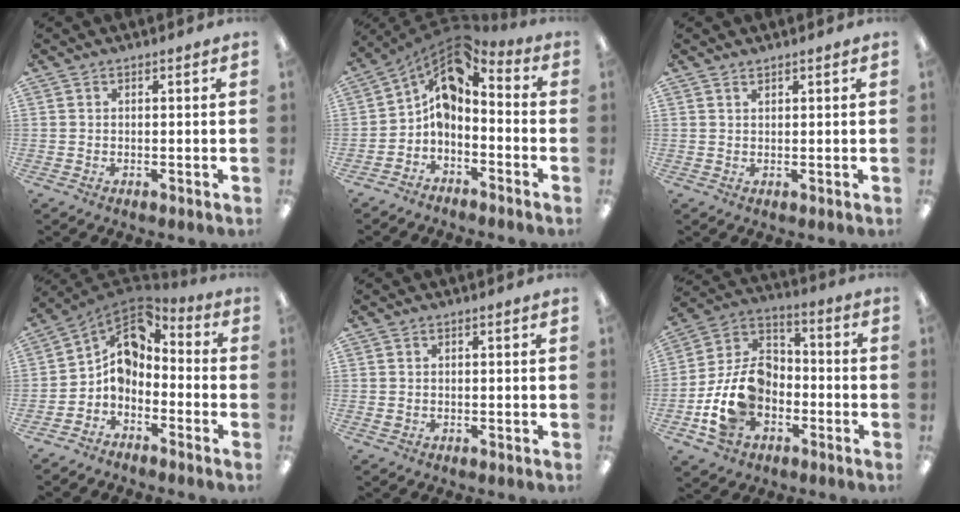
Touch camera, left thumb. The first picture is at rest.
{"total": 7.4, "force": [0.7, 5.1, 5.3], "torque": [-0.079, -0.009, 0.015]}
{"total": 1.0, "force": [1.0, 0.1, -0.1], "torque": [0.001, 0.001, 0.018]}
{"total": 8.2, "force": [0.4, 6.3, 5.3], "torque": [-0.087, -0.004, 0.008]}
{"total": 0.5, "force": [0.3, 0.5, 0.0], "torque": [0.000, 0.004, 0.003]}
{"total": 15.3, "force": [-4.1, 11.4, 9.4], "torque": [-0.215, 0.025, -0.071]}